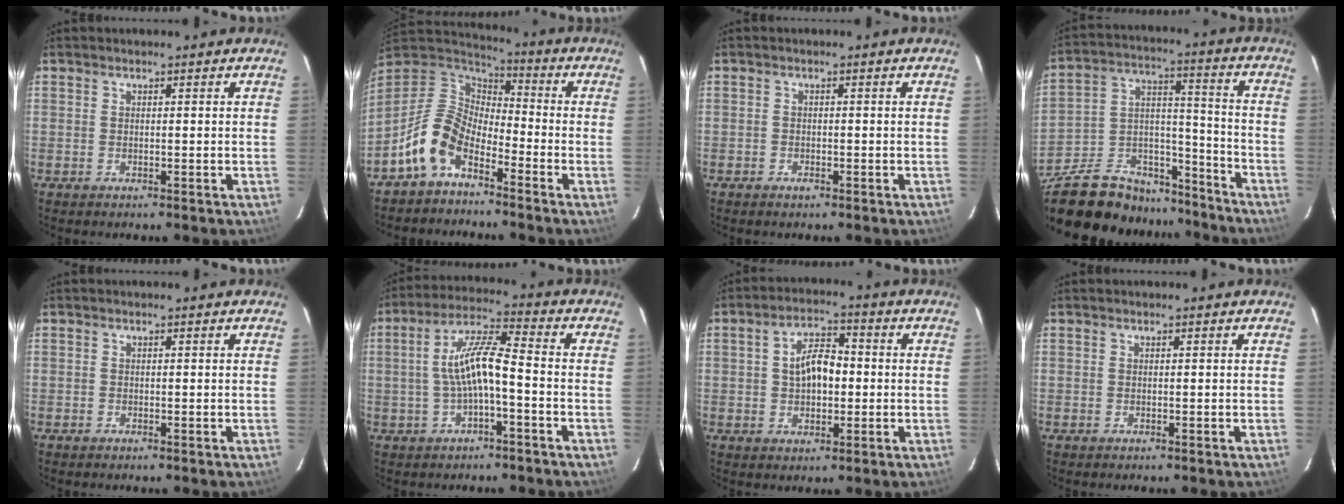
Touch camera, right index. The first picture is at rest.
{"total": 10.9, "force": [-6.5, 5.9, 6.5], "torque": [-0.137, 0.020, -0.138]}
{"total": 1.1, "force": [-0.8, 0.7, 0.3], "torque": [-0.008, 0.000, -0.015]}
{"total": 26.0, "force": [-20.4, 11.6, 11.3], "torque": [-0.236, 0.041, -0.305]}
{"total": 0.0}
{"total": 8.7, "force": [-1.9, 1.7, 8.3], "torque": [-0.170, 0.018, -0.032]}
{"total": 7.3, "force": [0.2, 4.3, 5.9], "torque": [-0.107, 0.021, 0.008]}
{"total": 0.0}